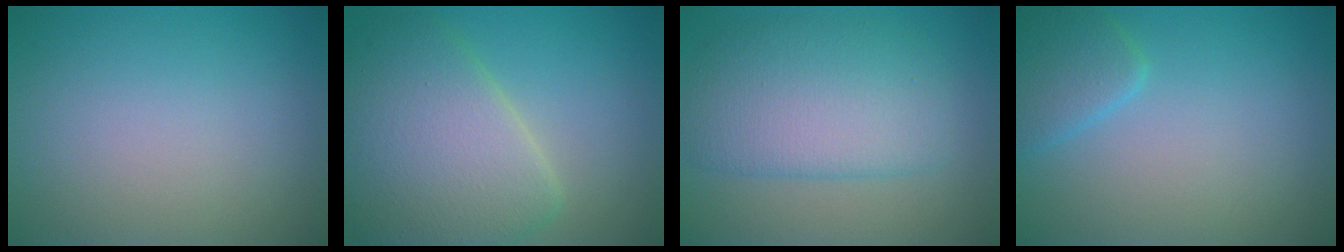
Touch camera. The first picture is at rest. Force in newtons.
{"total": 8.1, "press": 8.1, "slide": 0.2}
{"total": 6.0, "press": 6.0, "slide": 0.2}
{"total": 2.6, "press": 2.6, "slide": 0.2}